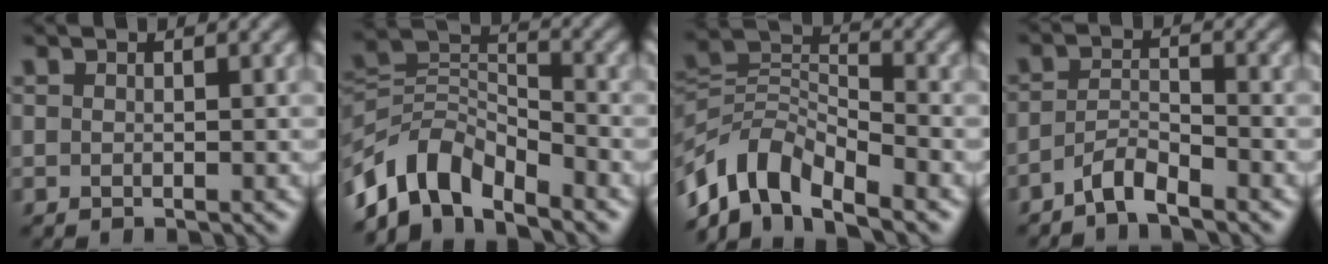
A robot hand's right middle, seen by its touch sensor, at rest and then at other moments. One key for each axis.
{"total": 7.3, "fx": -5.3, "fy": 3.6, "fz": 3.6, "tx": -0.052, "ty": -0.002, "tz": -0.113}
{"total": 8.1, "fx": -5.7, "fy": 3.8, "fz": 4.4, "tx": -0.072, "ty": 0.000, "tz": -0.120}
{"total": 2.7, "fx": -2.3, "fy": 0.5, "fz": 1.4, "tx": -0.026, "ty": 0.007, "tz": -0.049}